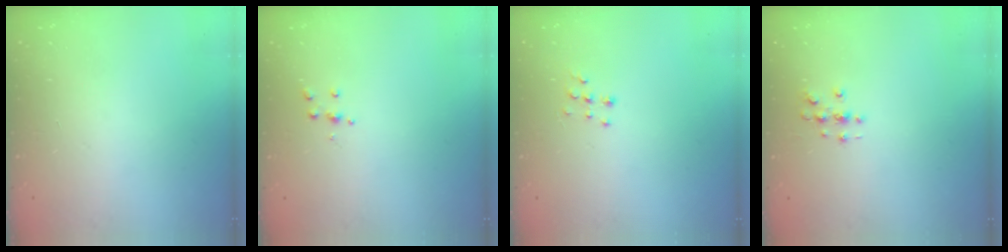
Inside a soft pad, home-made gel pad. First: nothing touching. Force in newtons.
{"total": 3.5, "press": 3.5, "slide": 0.3}
{"total": 5.2, "press": 5.2, "slide": 0.3}
{"total": 3.0, "press": 3.0, "slide": 0.3}